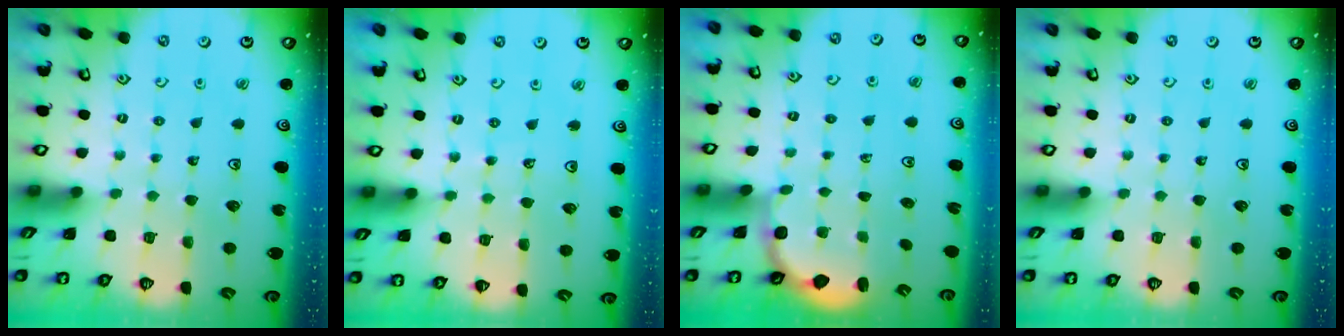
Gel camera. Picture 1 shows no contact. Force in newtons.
{"total": 3.3, "press": 2.6, "slide": 2.0}
{"total": 2.9, "press": 2.6, "slide": 1.2}
{"total": 0.0}